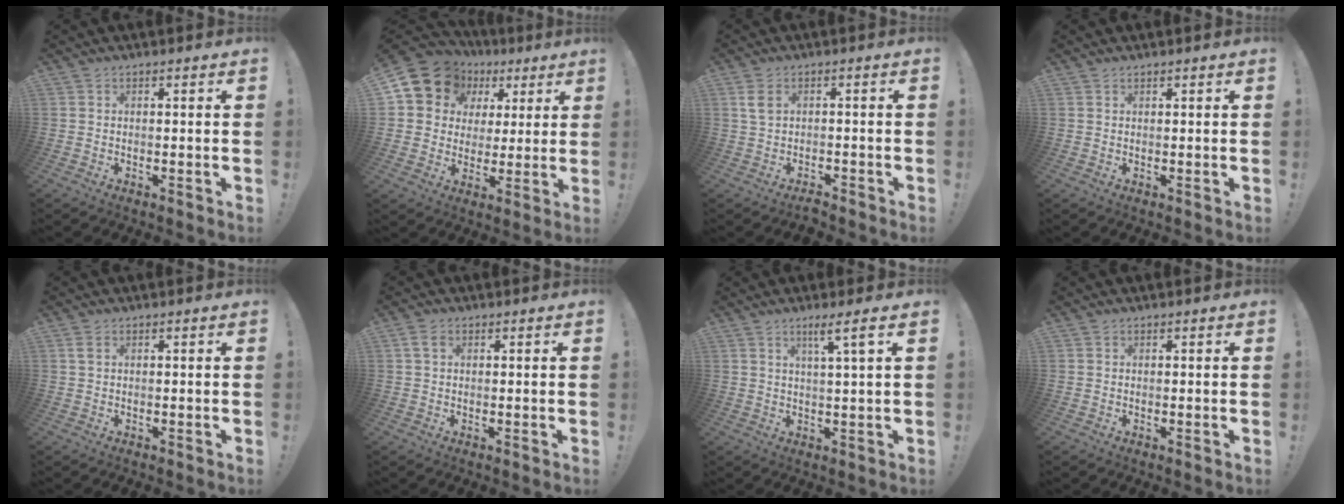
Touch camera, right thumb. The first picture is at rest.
{"total": 11.7, "force": [5.6, 9.7, 3.4], "torque": [-0.056, -0.036, 0.115]}
{"total": 3.3, "force": [-0.4, 2.0, 2.5], "torque": [-0.060, 0.001, -0.011]}
{"total": 0.6, "force": [0.5, 0.1, 0.2], "torque": [0.002, -0.002, 0.009]}
{"total": 1.4, "force": [0.7, 0.7, 1.0], "torque": [-0.014, 0.001, 0.010]}
{"total": 2.7, "force": [1.0, 1.5, 1.9], "torque": [-0.036, 0.004, 0.018]}
{"total": 5.7, "force": [2.8, -0.3, 5.0], "torque": [-0.075, -0.008, 0.037]}
{"total": 0.0}